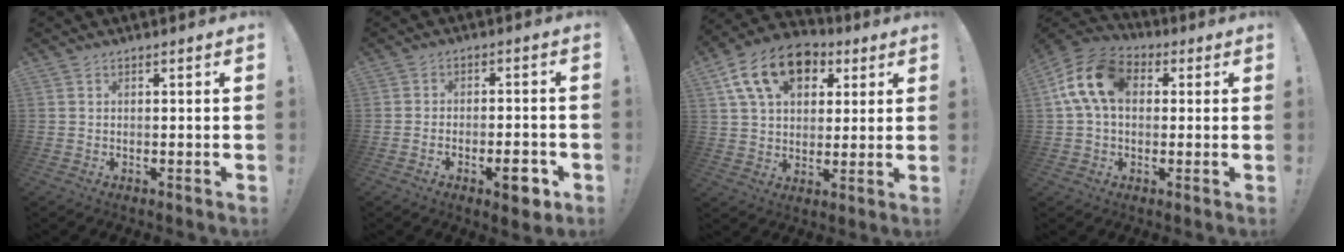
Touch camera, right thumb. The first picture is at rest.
{"total": 6.9, "force": [-3.5, 2.8, 5.2], "torque": [-0.061, 0.017, -0.056]}
{"total": 16.8, "force": [7.1, 11.4, 10.1], "torque": [-0.168, -0.016, 0.135]}
{"total": 15.0, "force": [3.2, 10.2, 10.5], "torque": [-0.192, 0.014, 0.061]}